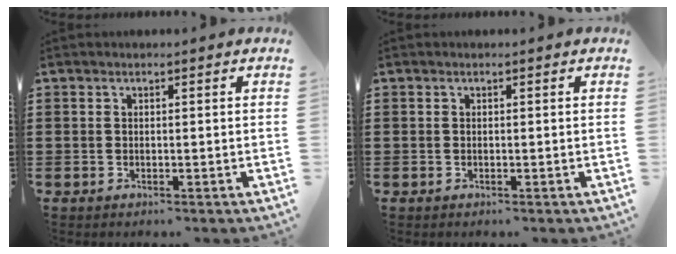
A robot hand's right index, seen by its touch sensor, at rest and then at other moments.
{"total": 0.0}